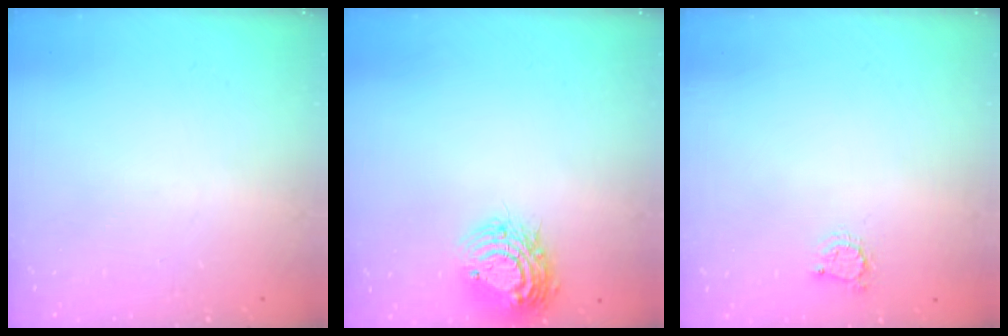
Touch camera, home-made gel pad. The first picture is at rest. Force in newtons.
{"total": 12.7, "press": 12.7, "slide": 0.8}
{"total": 3.0, "press": 3.0, "slide": 0.5}